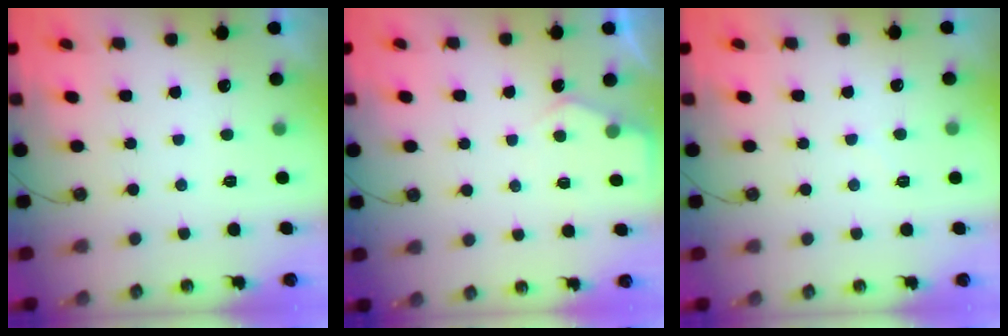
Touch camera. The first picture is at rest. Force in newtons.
{"total": 4.3, "press": 4.3, "slide": 0.6}
{"total": 5.2, "press": 5.2, "slide": 0.7}